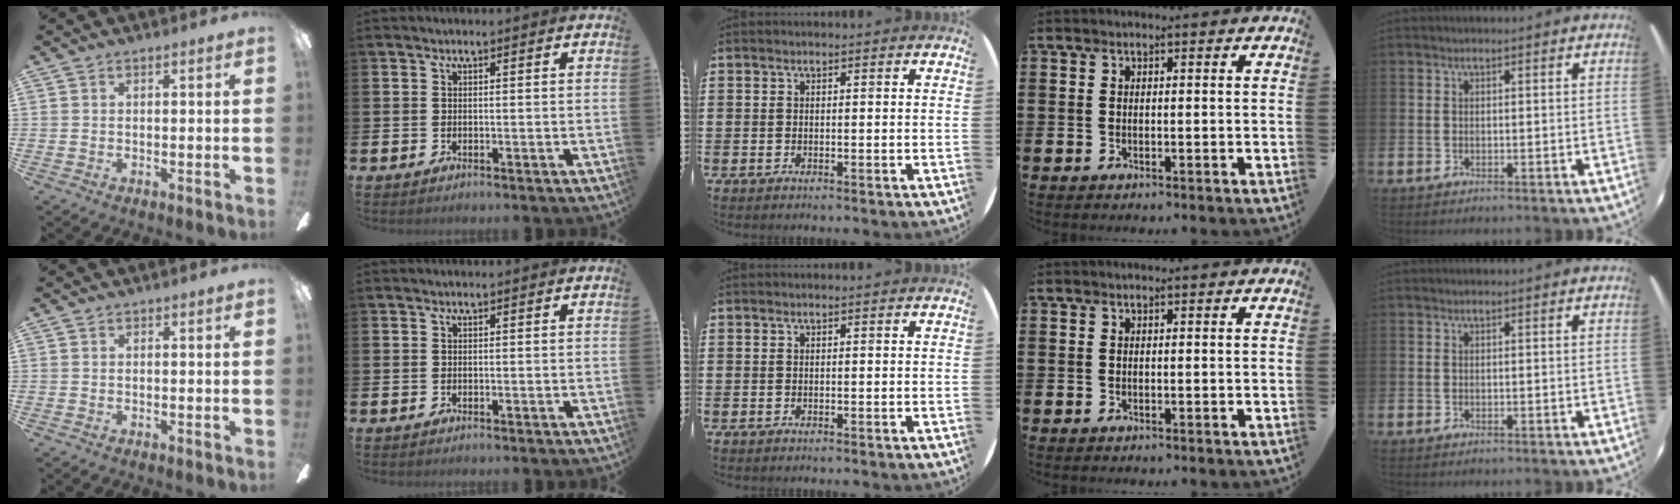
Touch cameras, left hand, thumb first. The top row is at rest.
{}